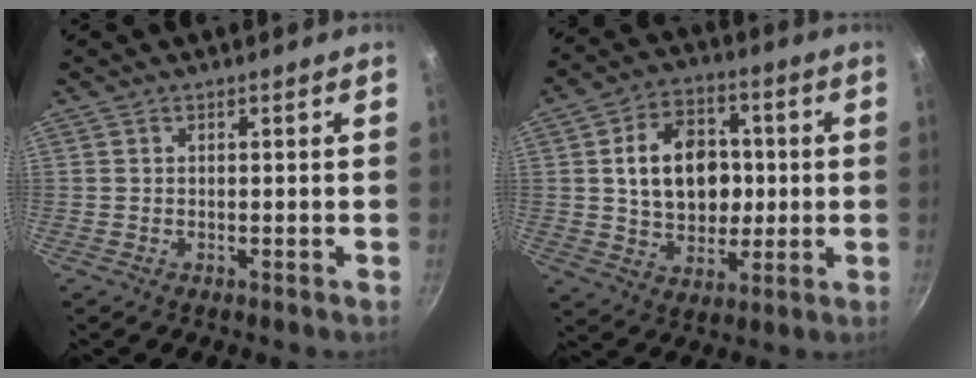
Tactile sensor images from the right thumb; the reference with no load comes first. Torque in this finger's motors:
{"motor_torque": [-0.02, 0.40, 0.34, -0.08, 0.37]}